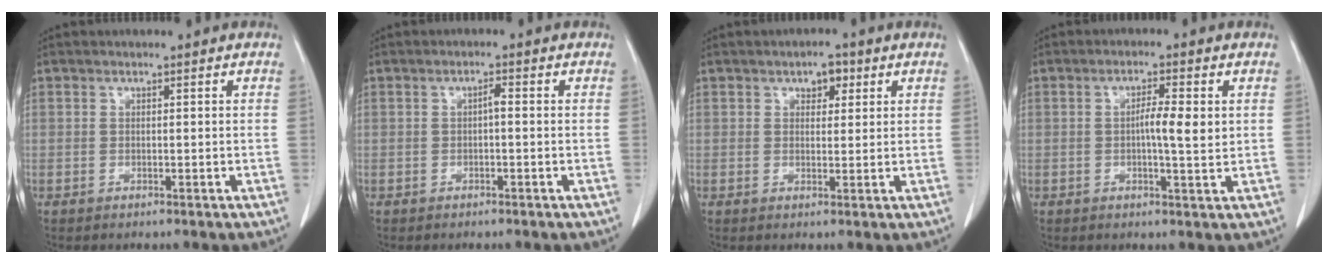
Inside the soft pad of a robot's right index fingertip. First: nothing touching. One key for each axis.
{"total": 1.2, "fx": -0.1, "fy": 0.3, "fz": 1.2, "tx": -0.020, "ty": 0.003, "tz": -0.003}
{"total": 2.8, "fx": 1.5, "fy": 1.6, "fz": 1.8, "tx": -0.022, "ty": 0.006, "tz": 0.020}
{"total": 4.4, "fx": 0.4, "fy": 0.5, "fz": 4.4, "tx": -0.073, "ty": 0.001, "tz": 0.004}